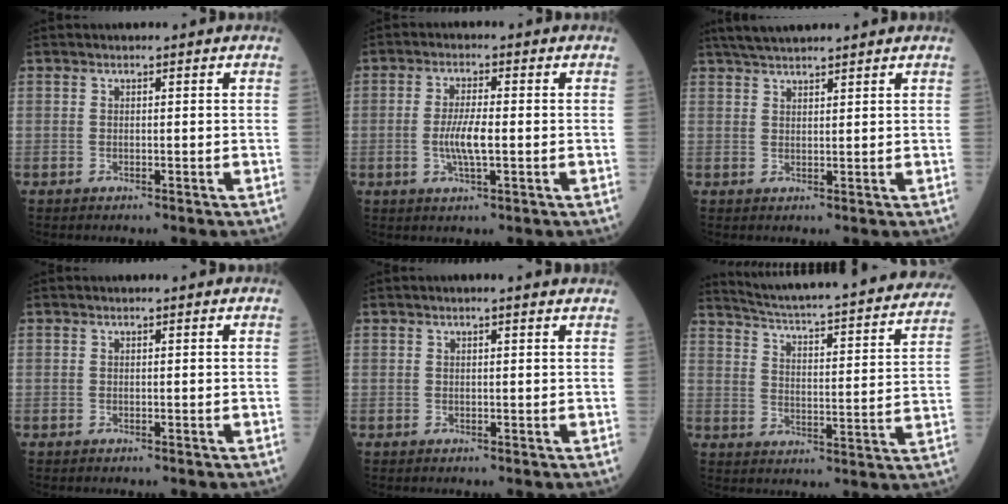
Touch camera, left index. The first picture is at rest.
{"total": 5.1, "force": [-0.8, 0.8, 4.9], "torque": [-0.104, -0.006, -0.015]}
{"total": 5.5, "force": [4.9, 0.4, 2.5], "torque": [-0.043, 0.032, 0.090]}
{"total": 0.0}
{"total": 2.0, "force": [1.6, 0.1, 1.1], "torque": [-0.019, 0.012, 0.015]}
{"total": 29.3, "force": [26.6, 2.5, 11.9], "torque": [-0.186, -0.062, 0.334]}